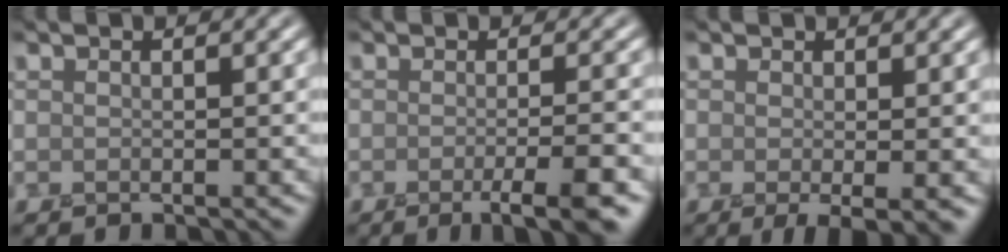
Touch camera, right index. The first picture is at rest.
{"total": 4.5, "force": [-2.1, 0.9, 3.8], "torque": [-0.046, -0.007, -0.033]}
{"total": 2.5, "force": [-0.8, 0.4, 2.3], "torque": [-0.035, -0.014, -0.011]}